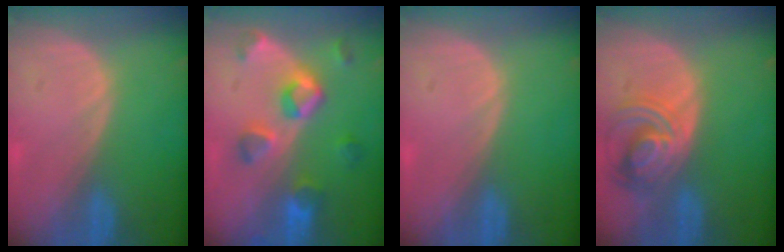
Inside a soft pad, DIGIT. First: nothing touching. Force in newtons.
{"total": 7.3, "press": 7.1, "slide": 1.7}
{"total": 0.0}
{"total": 7.5, "press": 6.7, "slide": 3.5}